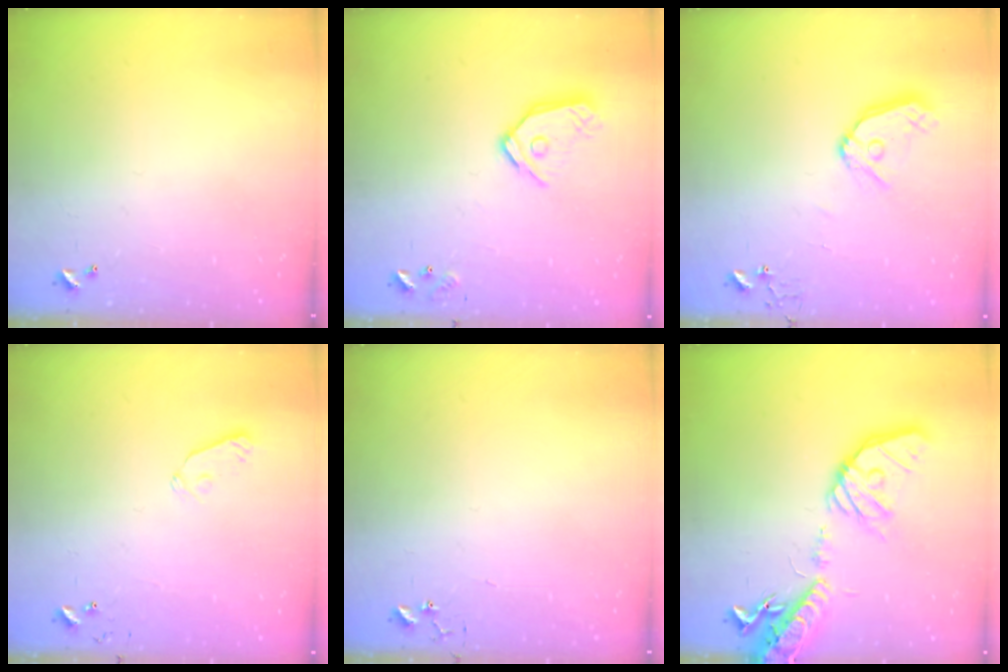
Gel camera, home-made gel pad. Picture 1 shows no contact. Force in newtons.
{"total": 12.1, "press": 12.0, "slide": 1.5}
{"total": 11.3, "press": 11.3, "slide": 1.3}
{"total": 5.9, "press": 5.9, "slide": 0.5}
{"total": 3.5, "press": 3.4, "slide": 0.4}
{"total": 22.7, "press": 22.4, "slide": 3.7}